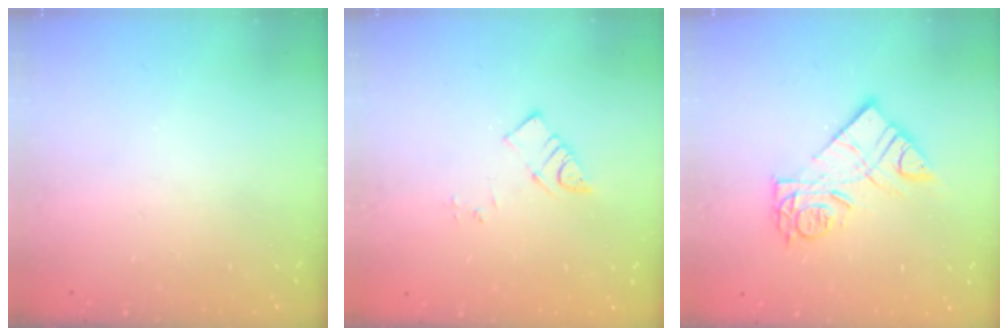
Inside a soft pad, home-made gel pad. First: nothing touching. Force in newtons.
{"total": 4.4, "press": 4.4, "slide": 0.3}
{"total": 12.9, "press": 12.9, "slide": 0.5}